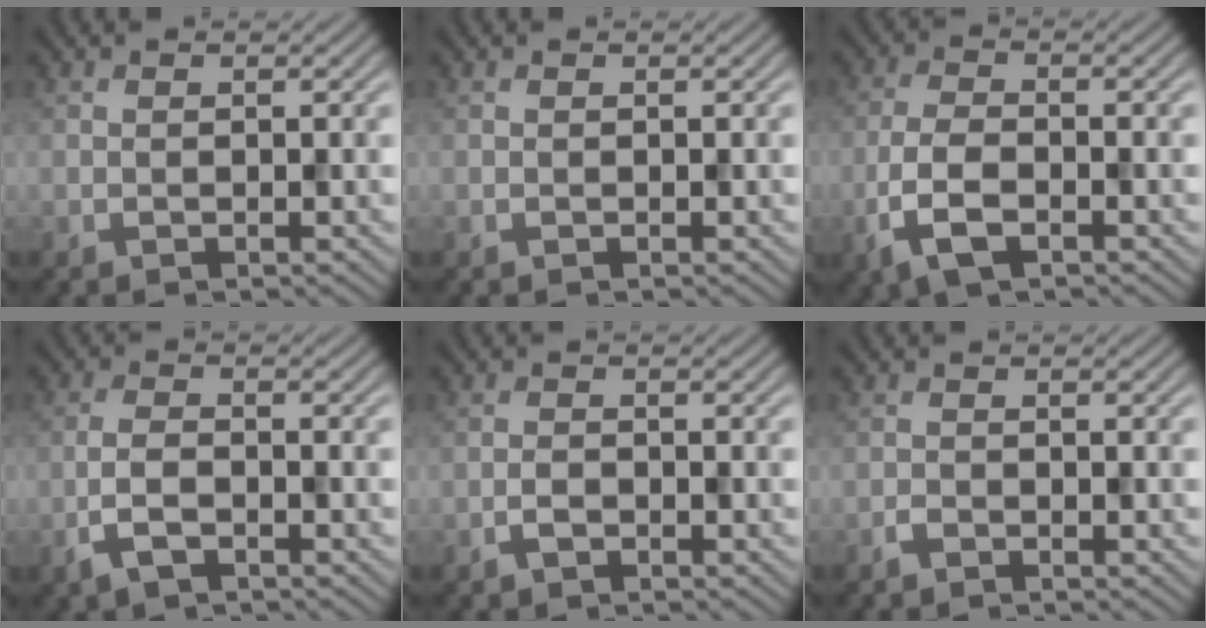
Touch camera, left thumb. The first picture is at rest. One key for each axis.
{"total": 0.0}
{"total": 6.0, "fx": -2.7, "fy": 2.7, "fz": 4.6, "tx": -0.108, "ty": -0.004, "tz": -0.062}
{"total": 3.9, "fx": -2.1, "fy": 1.5, "fz": 2.9, "tx": -0.070, "ty": -0.002, "tz": -0.046}
{"total": 1.5, "fx": -1.0, "fy": 0.7, "fz": 0.9, "tx": -0.018, "ty": 0.002, "tz": -0.021}
{"total": 0.9, "fx": -0.8, "fy": 0.3, "fz": 0.4, "tx": -0.007, "ty": 0.001, "tz": -0.017}